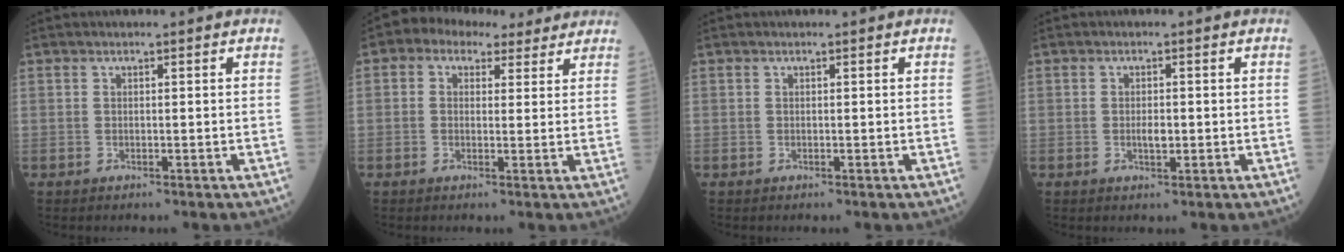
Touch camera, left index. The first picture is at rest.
{"total": 7.0, "force": [4.5, 4.5, 3.0], "torque": [-0.050, 0.038, 0.061]}
{"total": 0.0}
{"total": 1.8, "force": [-0.7, 0.7, 1.6], "torque": [-0.031, -0.005, -0.011]}